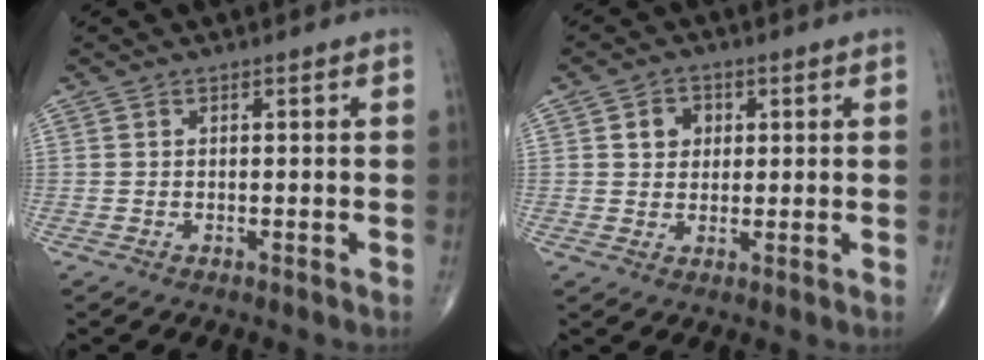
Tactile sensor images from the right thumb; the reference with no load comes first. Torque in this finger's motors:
{"motor_torque": [0.00, 0.01, 0.20, 0.05, 0.06]}